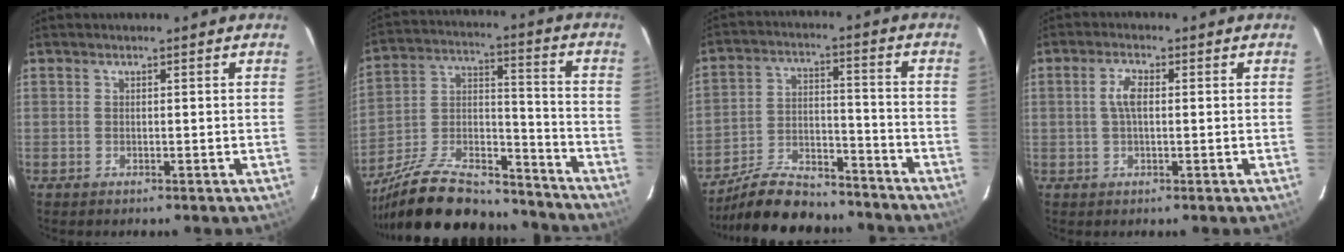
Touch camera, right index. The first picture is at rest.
{"total": 27.3, "force": [-21.5, 10.1, 13.4], "torque": [-0.260, 0.018, -0.326]}
{"total": 18.1, "force": [-15.6, 5.7, 7.2], "torque": [-0.145, 0.008, -0.236]}
{"total": 3.3, "force": [0.2, 1.3, 3.0], "torque": [-0.063, 0.006, 0.005]}